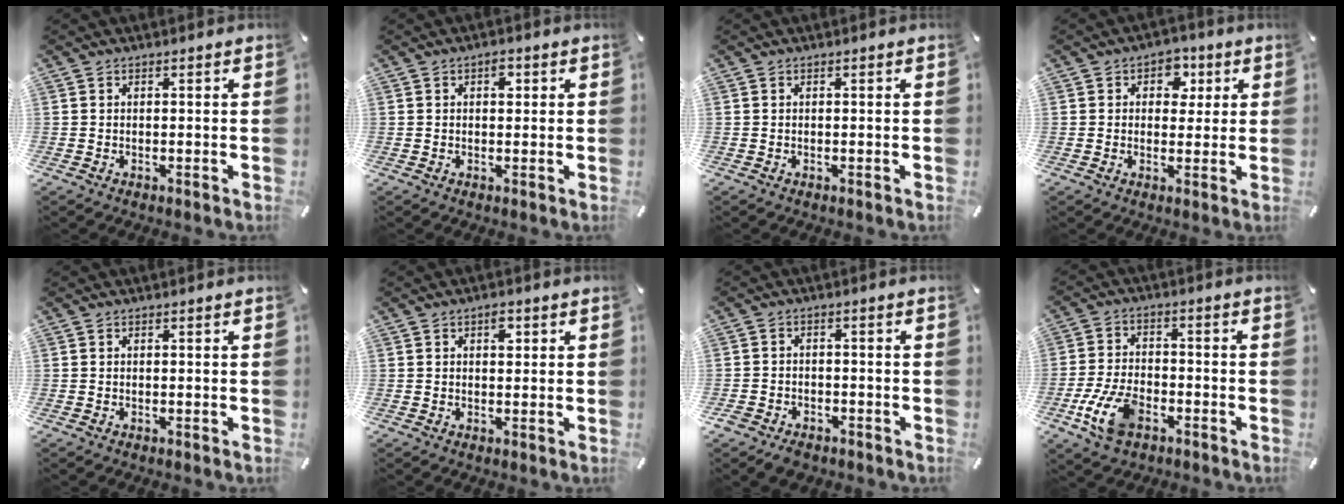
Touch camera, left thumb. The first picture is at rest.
{"total": 2.2, "force": [0.7, 1.4, 1.5], "torque": [-0.016, 0.000, 0.007]}
{"total": 0.0}
{"total": 5.4, "force": [1.2, 4.7, 2.5], "torque": [-0.020, 0.001, 0.014]}
{"total": 0.0}
{"total": 2.4, "force": [0.9, 1.5, 1.7], "torque": [-0.012, -0.005, 0.011]}
{"total": 3.7, "force": [-2.7, 2.5, 0.9], "torque": [-0.021, 0.012, -0.053]}
{"total": 11.0, "force": [-5.0, 6.3, 7.5], "torque": [-0.161, 0.012, -0.090]}